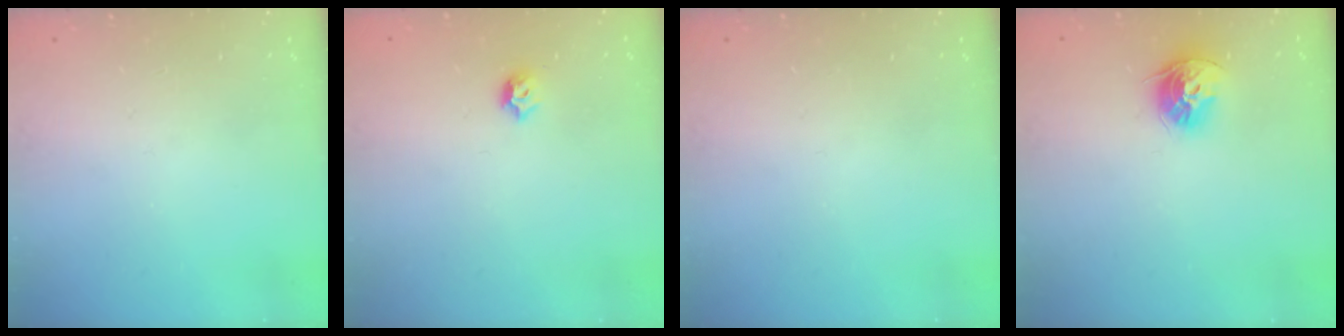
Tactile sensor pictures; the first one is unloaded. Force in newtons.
{"total": 4.0, "press": 3.9, "slide": 0.8}
{"total": 0.0}
{"total": 10.6, "press": 10.6, "slide": 1.0}